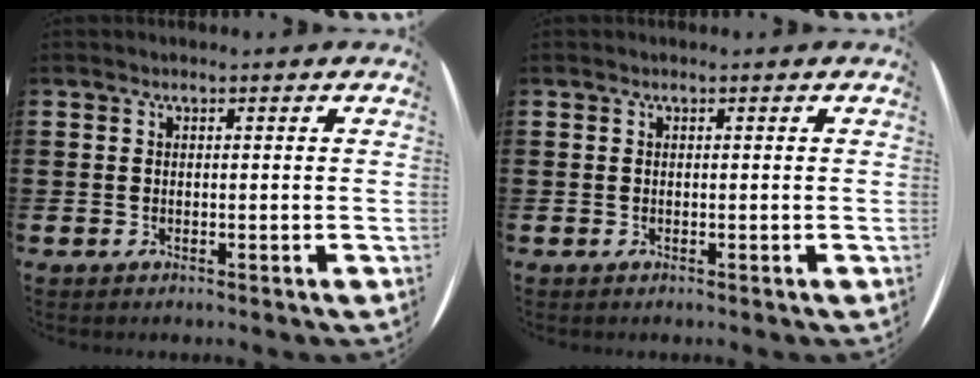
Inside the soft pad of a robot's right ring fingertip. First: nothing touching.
{"total": 0.0}